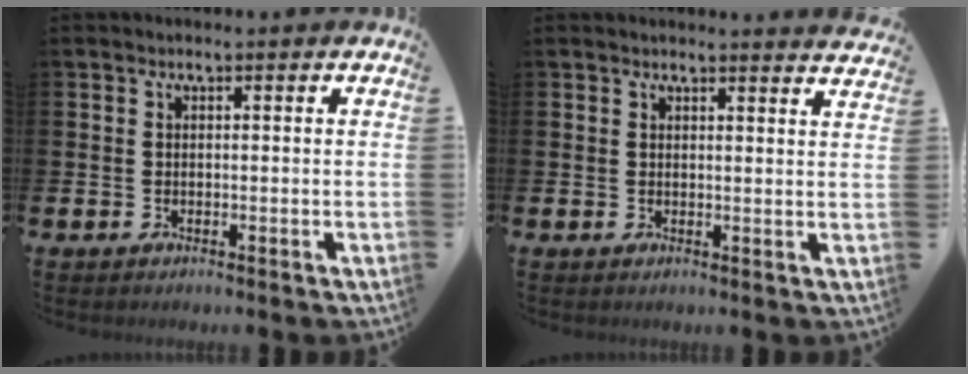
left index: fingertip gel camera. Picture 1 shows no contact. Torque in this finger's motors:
{"motor_torque": [0.97, -1.17, 0.03, 0.01]}